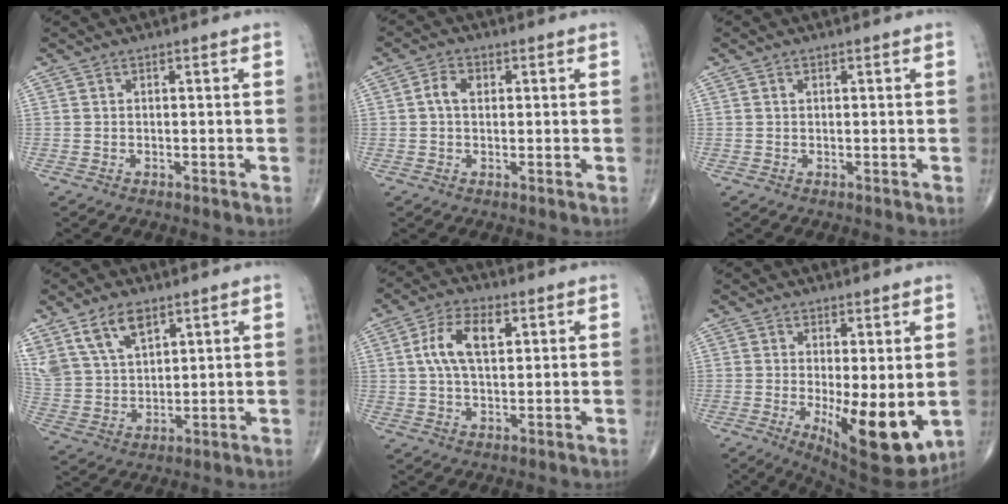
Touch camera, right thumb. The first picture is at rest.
{"total": 3.3, "force": [0.5, 2.3, 2.3], "torque": [-0.044, 0.009, 0.007]}
{"total": 0.5, "force": [0.2, 0.3, 0.3], "torque": [-0.007, 0.001, 0.004]}
{"total": 11.2, "force": [6.9, 6.0, 6.5], "torque": [-0.112, -0.020, 0.147]}
{"total": 8.7, "force": [2.3, 4.4, 7.1], "torque": [-0.133, 0.007, 0.041]}
{"total": 12.6, "force": [-2.0, 4.4, 11.7], "torque": [-0.165, -0.030, -0.015]}